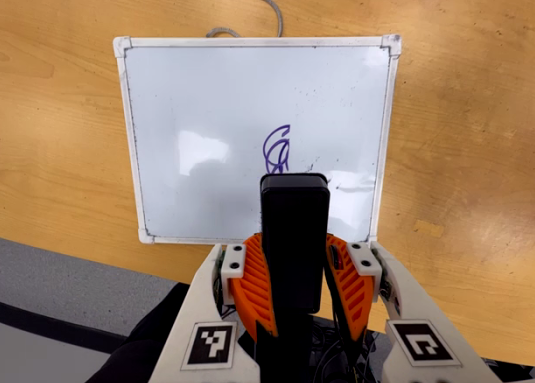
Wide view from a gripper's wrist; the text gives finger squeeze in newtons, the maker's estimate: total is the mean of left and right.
{"total": 9.4, "left": 7.6, "right": 11.2}